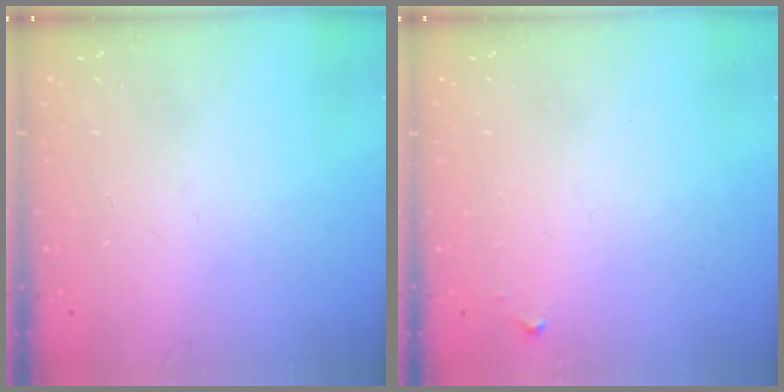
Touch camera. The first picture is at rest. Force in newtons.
{"total": 3.9, "press": 3.9, "slide": 0.6}